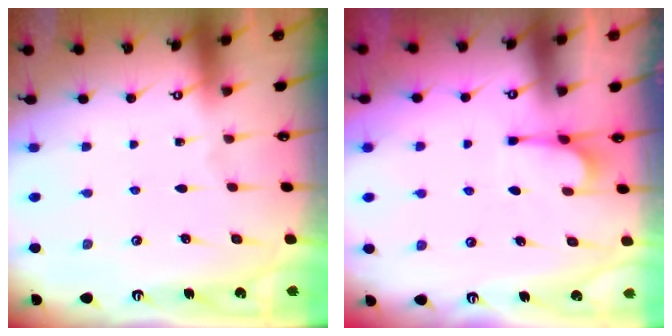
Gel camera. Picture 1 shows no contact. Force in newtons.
{"total": 1.0, "press": 0.3, "slide": 1.0}